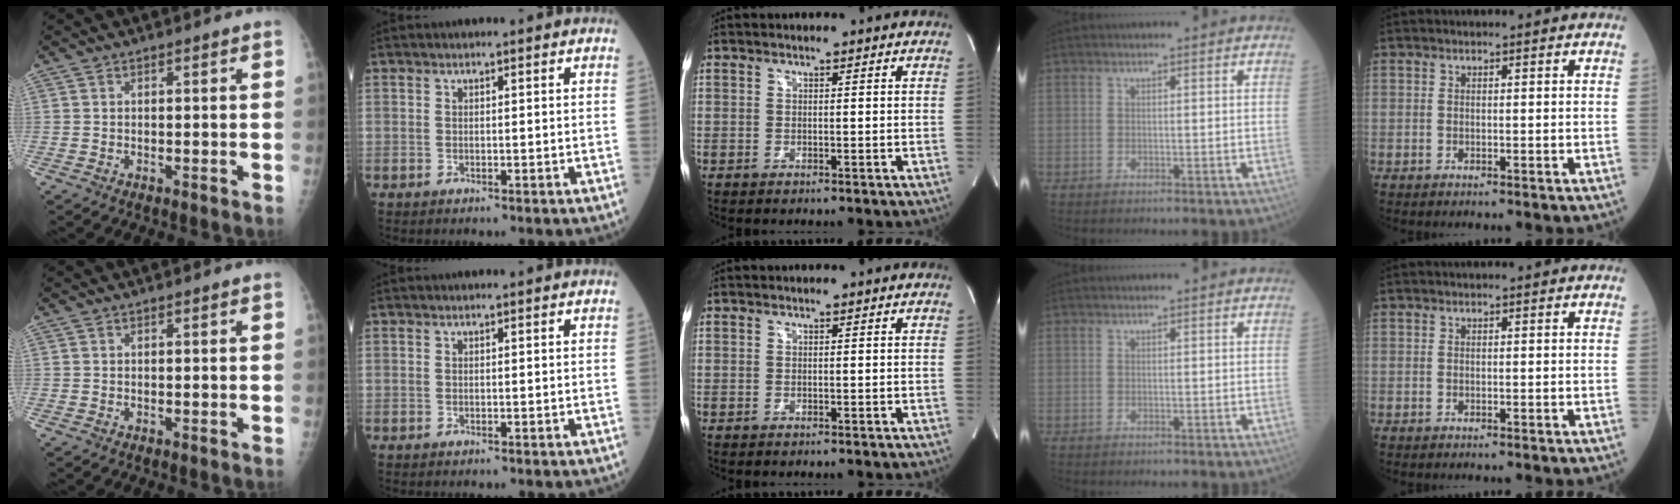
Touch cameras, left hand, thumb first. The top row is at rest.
{}